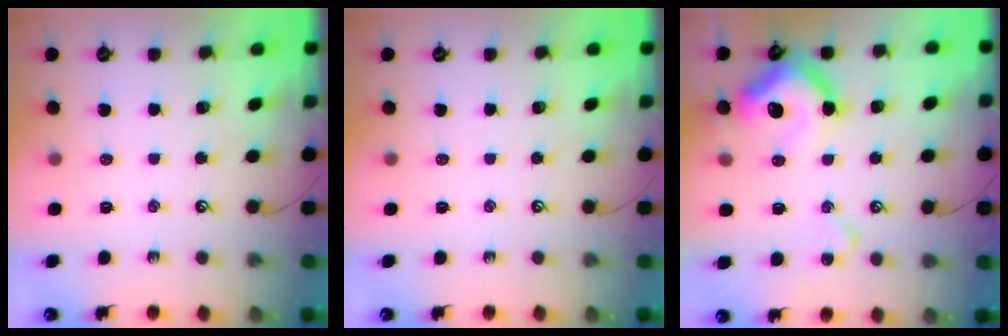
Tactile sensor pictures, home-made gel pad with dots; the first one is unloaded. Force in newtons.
{"total": 0.0}
{"total": 13.0, "press": 12.9, "slide": 1.6}